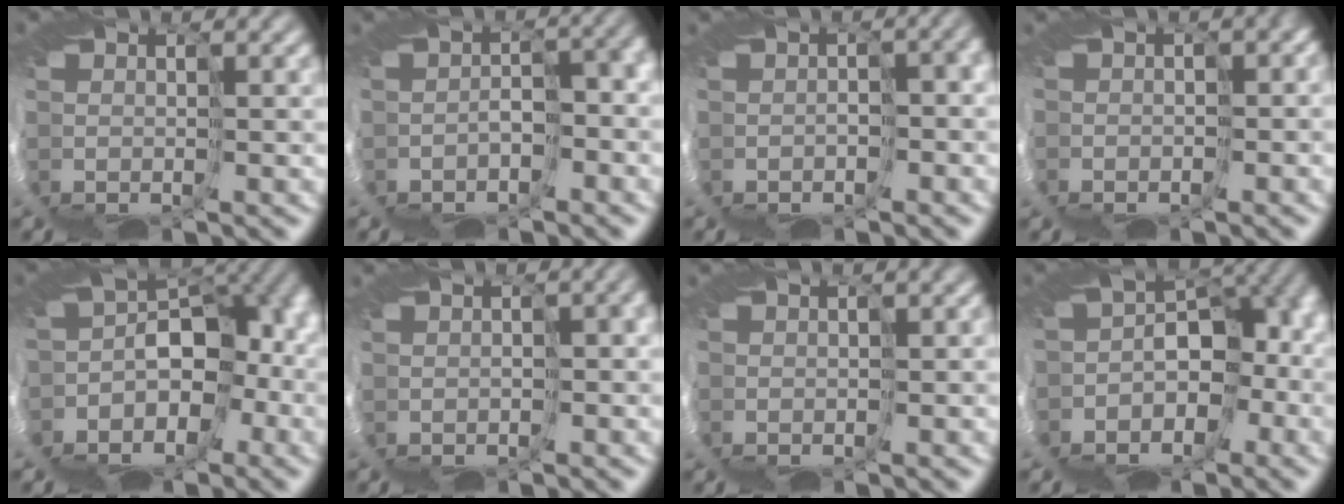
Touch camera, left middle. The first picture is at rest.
{"total": 3.1, "force": [-1.9, 0.9, 2.3], "torque": [-0.040, -0.008, -0.030]}
{"total": 1.9, "force": [-1.4, 0.4, 1.2], "torque": [-0.015, -0.007, -0.015]}
{"total": 2.8, "force": [-2.1, 1.3, 1.3], "torque": [-0.011, -0.002, -0.030]}
{"total": 9.2, "force": [-2.4, 6.3, 6.3], "torque": [-0.113, -0.012, -0.019]}
{"total": 1.6, "force": [-1.1, 0.4, 1.0], "torque": [-0.010, 0.000, -0.012]}
{"total": 2.0, "force": [-1.8, 0.6, 0.6], "torque": [-0.007, 0.000, -0.027]}
{"total": 8.2, "force": [-2.7, 5.4, 5.5], "torque": [-0.099, -0.017, -0.025]}